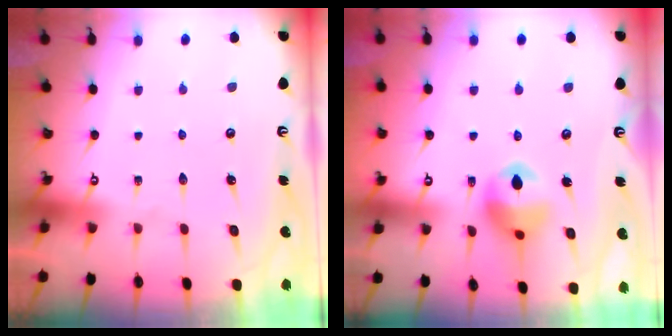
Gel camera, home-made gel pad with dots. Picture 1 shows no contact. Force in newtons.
{"total": 11.8, "press": 11.7, "slide": 1.3}